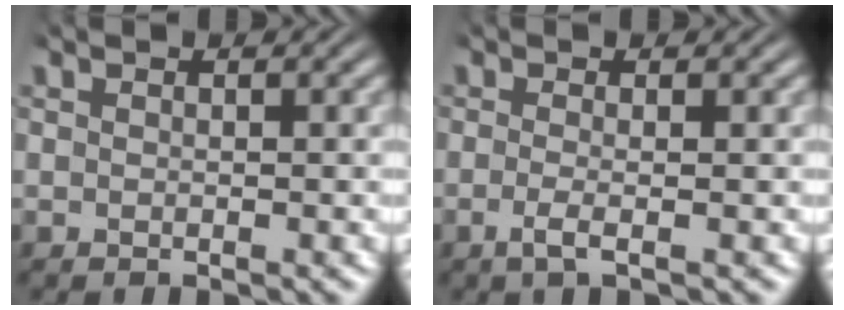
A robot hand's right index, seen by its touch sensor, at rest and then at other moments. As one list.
[{"total": 1.7, "force": [-0.9, 0.0, 1.4], "torque": [-0.039, -0.015, -0.013]}]